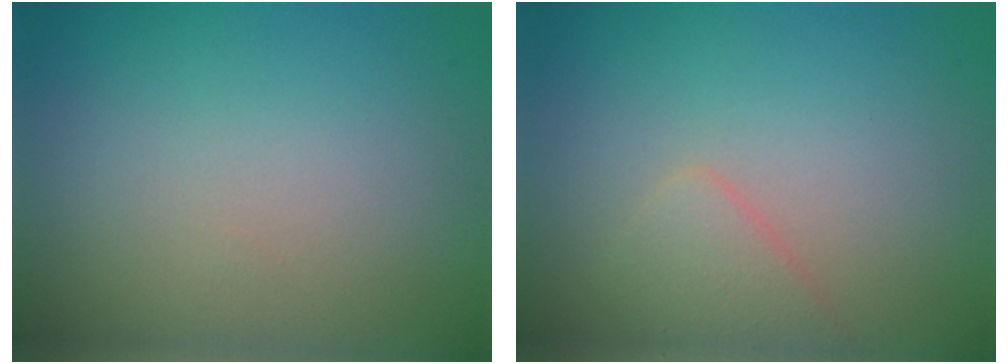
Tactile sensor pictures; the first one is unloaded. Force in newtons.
{"total": 1.8, "press": 1.8, "slide": 0.1}